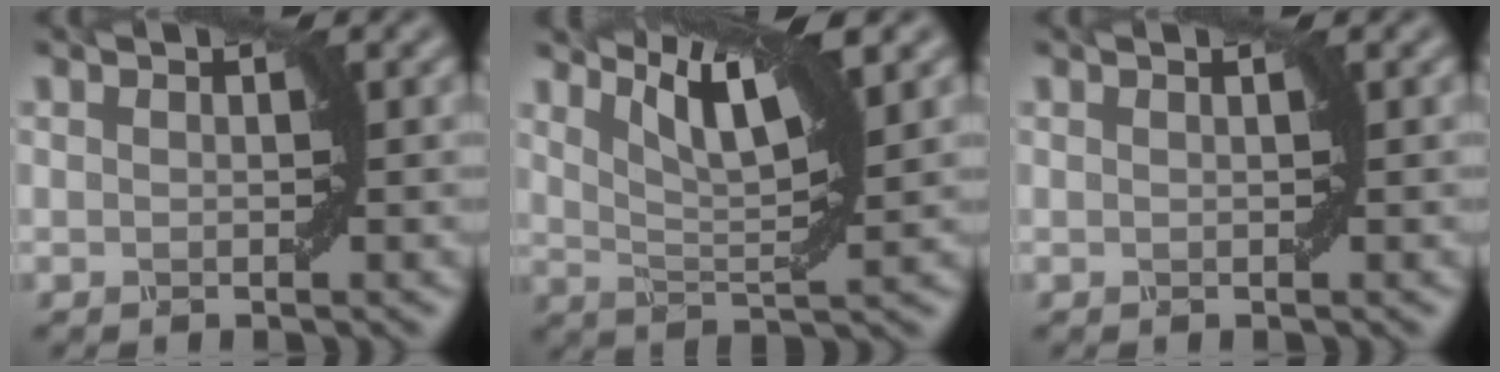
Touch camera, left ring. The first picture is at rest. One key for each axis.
{"total": 6.3, "fx": 3.3, "fy": 1.6, "fz": 5.1, "tx": -0.091, "ty": 0.007, "tz": 0.066}
{"total": 0.7, "fx": 0.3, "fy": 0.2, "fz": 0.5, "tx": 0.000, "ty": -0.003, "tz": -0.002}